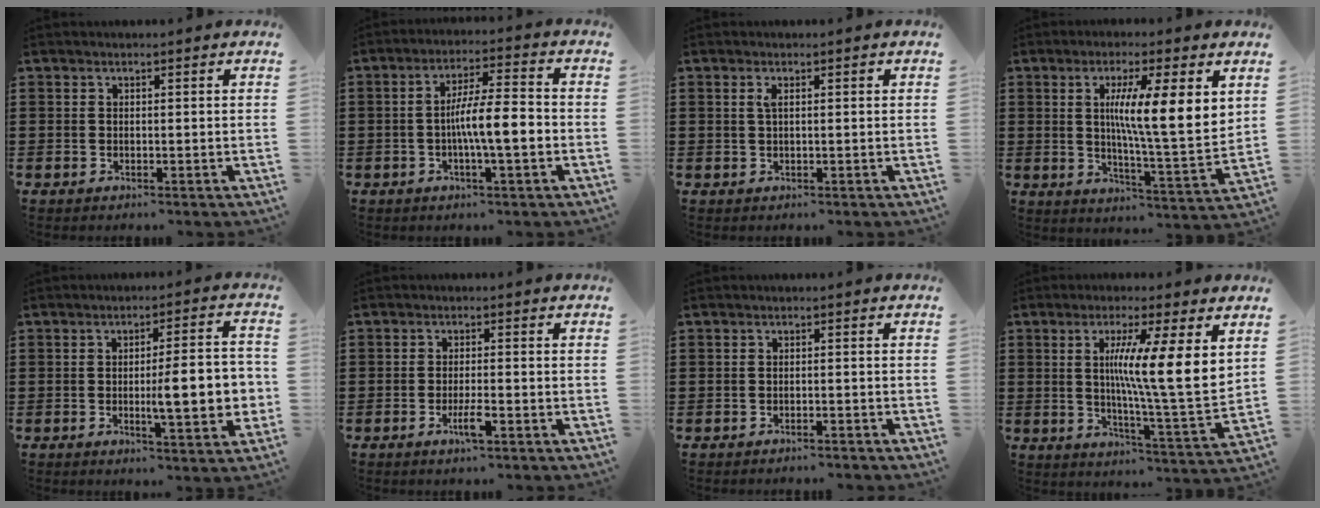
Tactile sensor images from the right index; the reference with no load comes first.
{"total": 7.7, "force": [-1.3, 1.3, 7.5], "torque": [-0.130, 0.006, -0.025]}
{"total": 1.5, "force": [0.4, 0.4, 1.4], "torque": [-0.028, 0.004, 0.005]}
{"total": 10.1, "force": [3.4, 1.2, 9.4], "torque": [-0.169, -0.015, 0.051]}
{"total": 9.7, "force": [-1.3, 2.0, 9.4], "torque": [-0.131, -0.010, -0.025]}
{"total": 3.5, "force": [-1.7, 0.4, 3.0], "torque": [-0.064, -0.007, -0.034]}
{"total": 1.1, "force": [-1.1, -0.1, 0.3], "torque": [-0.008, 0.001, -0.022]}
{"total": 10.7, "force": [3.7, 0.4, 10.1], "torque": [-0.173, -0.022, 0.053]}